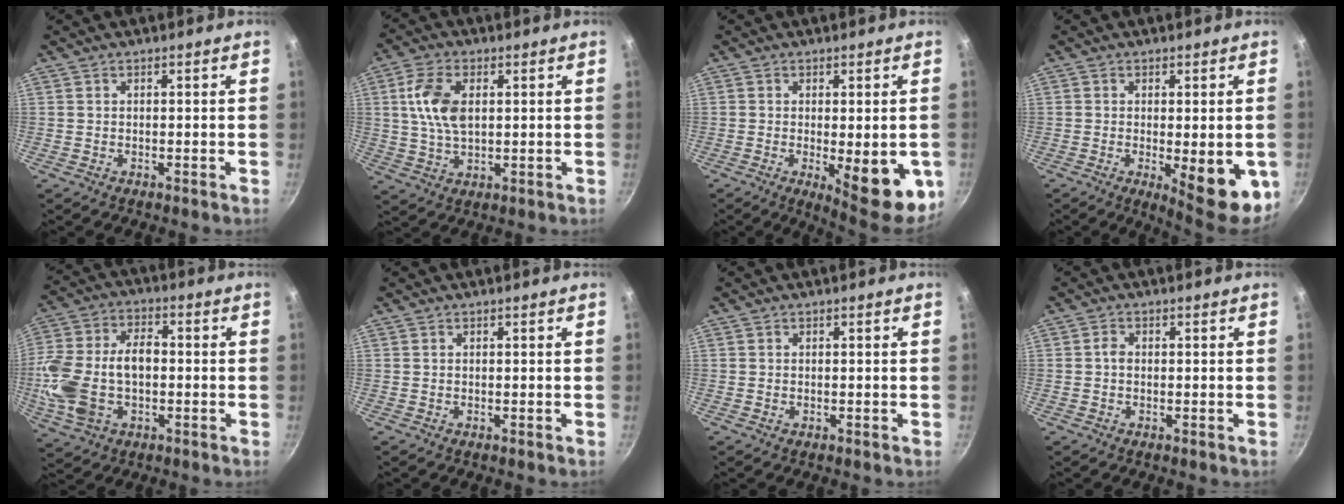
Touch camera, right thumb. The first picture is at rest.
{"total": 9.2, "force": [1.9, 5.2, 7.3], "torque": [-0.138, 0.000, 0.036]}
{"total": 12.9, "force": [-2.8, 4.2, 11.8], "torque": [-0.131, -0.010, -0.024]}
{"total": 11.8, "force": [-2.7, 3.7, 10.9], "torque": [-0.120, -0.007, -0.023]}
{"total": 16.5, "force": [-2.2, 10.2, 12.8], "torque": [-0.251, 0.031, -0.039]}
{"total": 0.0}
{"total": 0.0}
{"total": 1.4, "force": [-0.1, 1.1, 0.8], "torque": [-0.016, 0.005, -0.002]}